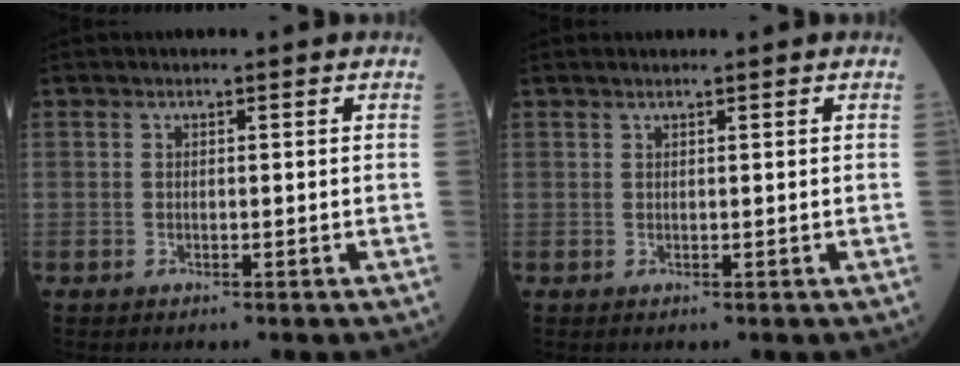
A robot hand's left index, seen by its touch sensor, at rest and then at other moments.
{"total": 0.9, "force": [0.8, -0.1, 0.4], "torque": [-0.009, 0.008, 0.018]}